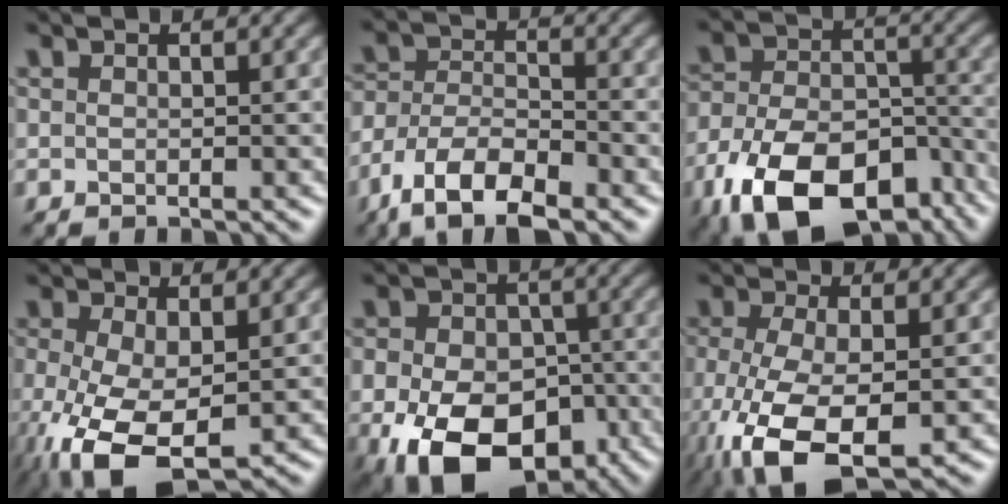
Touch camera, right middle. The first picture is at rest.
{"total": 8.4, "force": [-5.6, 3.5, 5.3], "torque": [-0.101, -0.006, -0.107]}
{"total": 14.1, "force": [-8.5, 7.8, 8.1], "torque": [-0.174, -0.027, -0.137]}
{"total": 8.1, "force": [-2.5, 3.8, 6.7], "torque": [-0.154, -0.022, -0.044]}
{"total": 14.8, "force": [-5.9, 9.8, 9.4], "torque": [-0.163, -0.042, -0.096]}
{"total": 9.4, "force": [-4.1, 4.0, 7.5], "torque": [-0.170, -0.025, -0.072]}